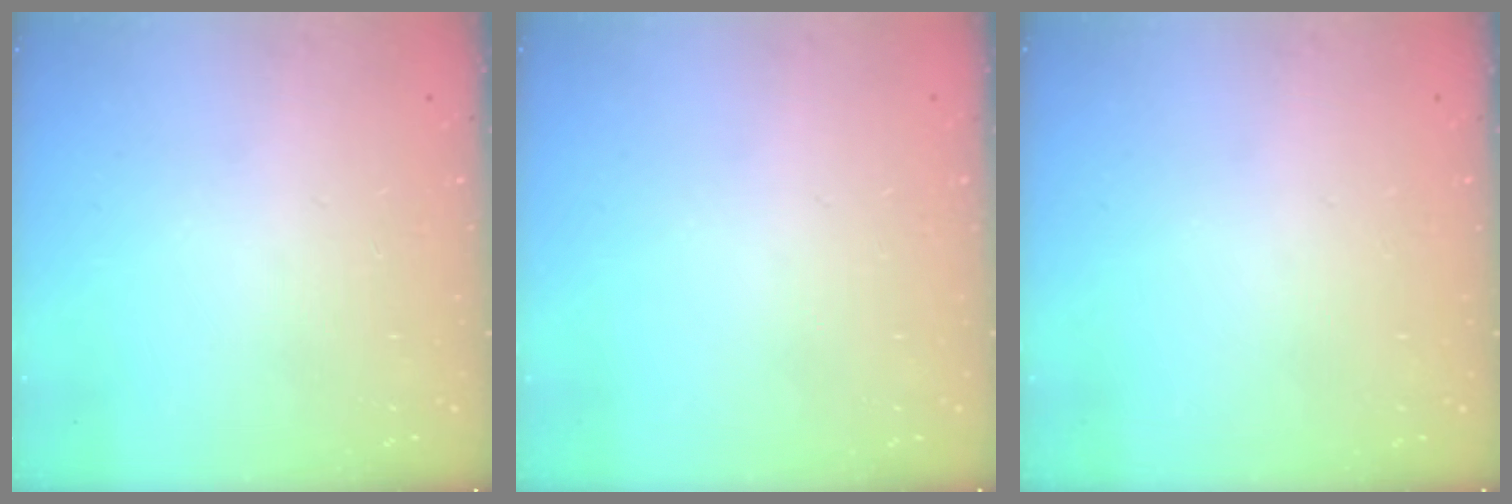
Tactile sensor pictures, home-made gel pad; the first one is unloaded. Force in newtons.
{"total": 0.0}
{"total": 0.0}